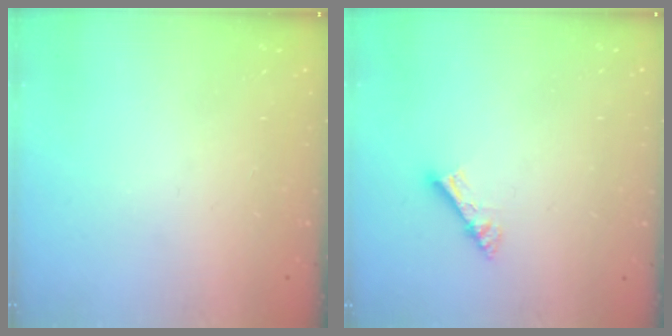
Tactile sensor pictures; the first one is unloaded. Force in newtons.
{"total": 5.0, "press": 5.0, "slide": 0.3}